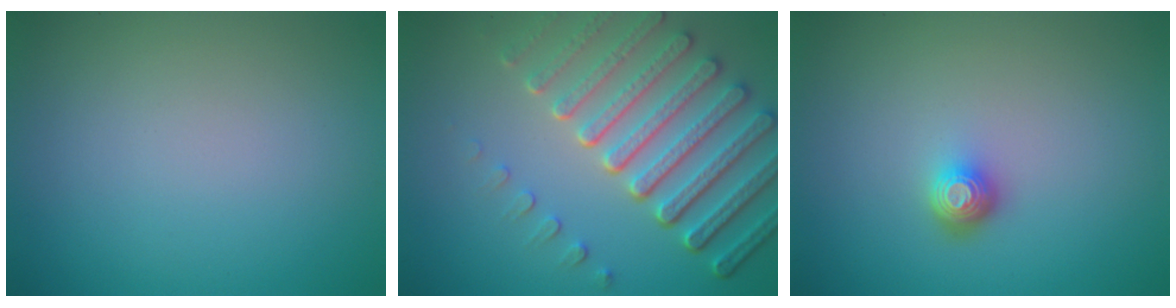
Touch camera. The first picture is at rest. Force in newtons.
{"total": 7.7, "press": 5.7, "slide": 5.2}
{"total": 1.7, "press": 1.3, "slide": 1.2}